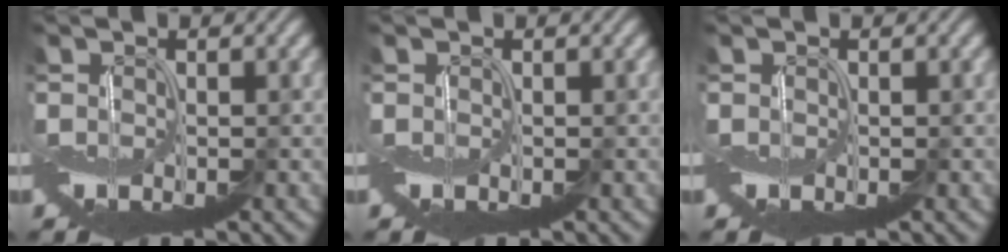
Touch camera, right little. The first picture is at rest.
{"total": 0.0}
{"total": 0.0}